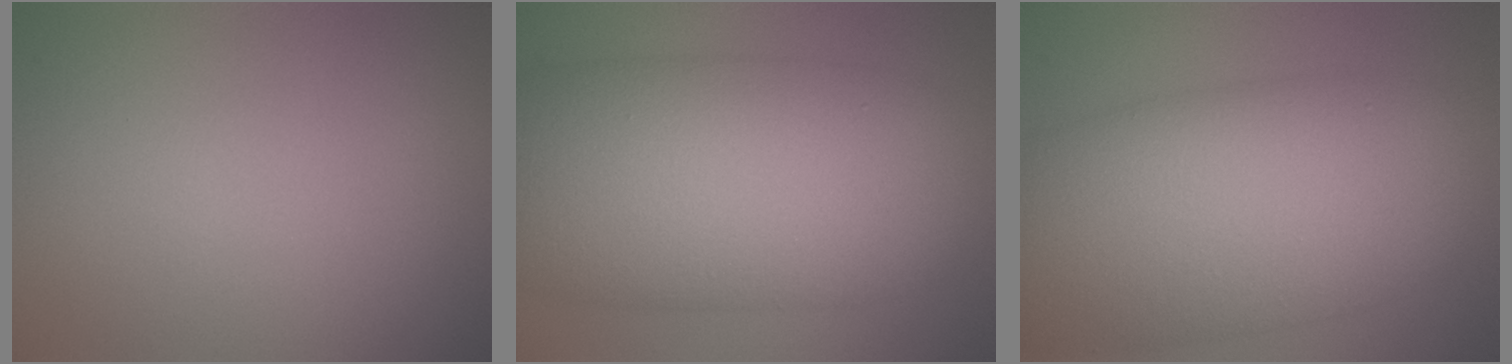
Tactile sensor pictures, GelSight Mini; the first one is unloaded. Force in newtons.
{"total": 14.9, "press": 14.9, "slide": 0.1}
{"total": 13.7, "press": 13.7, "slide": 0.3}